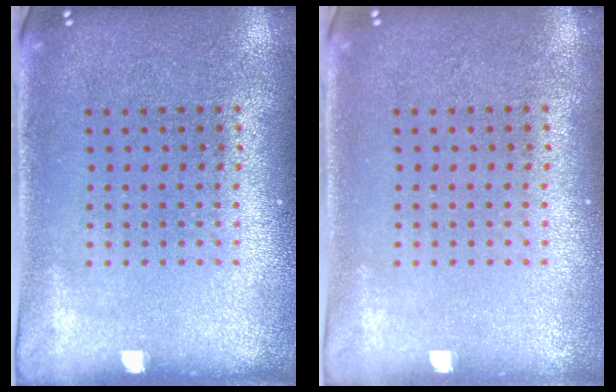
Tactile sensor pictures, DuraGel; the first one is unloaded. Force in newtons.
{"total": 0.0}